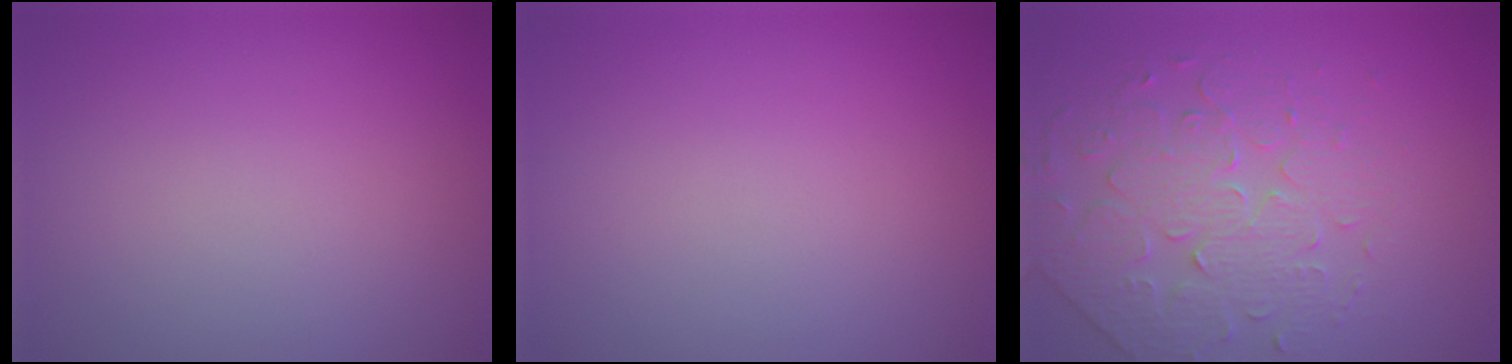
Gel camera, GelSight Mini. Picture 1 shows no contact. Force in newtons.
{"total": 0.0}
{"total": 4.2, "press": 4.1, "slide": 1.2}